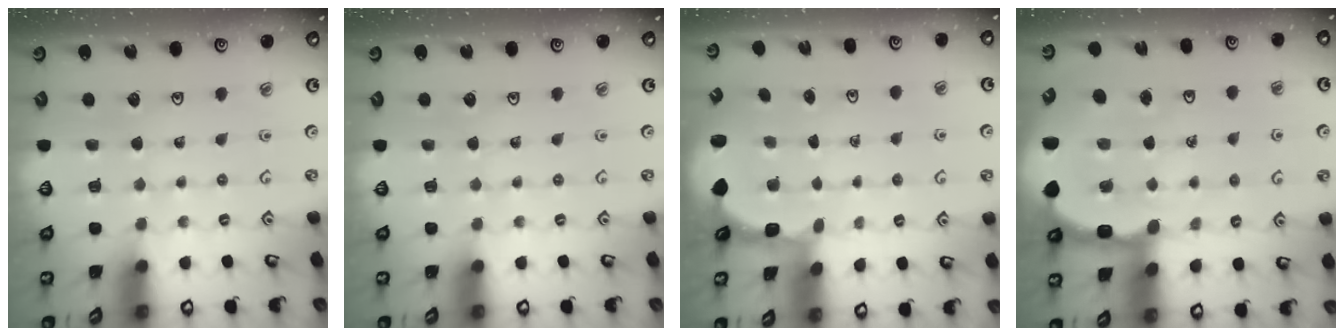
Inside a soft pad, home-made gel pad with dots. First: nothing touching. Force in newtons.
{"total": 0.0}
{"total": 2.5, "press": 1.9, "slide": 1.6}
{"total": 11.3, "press": 11.1, "slide": 2.3}